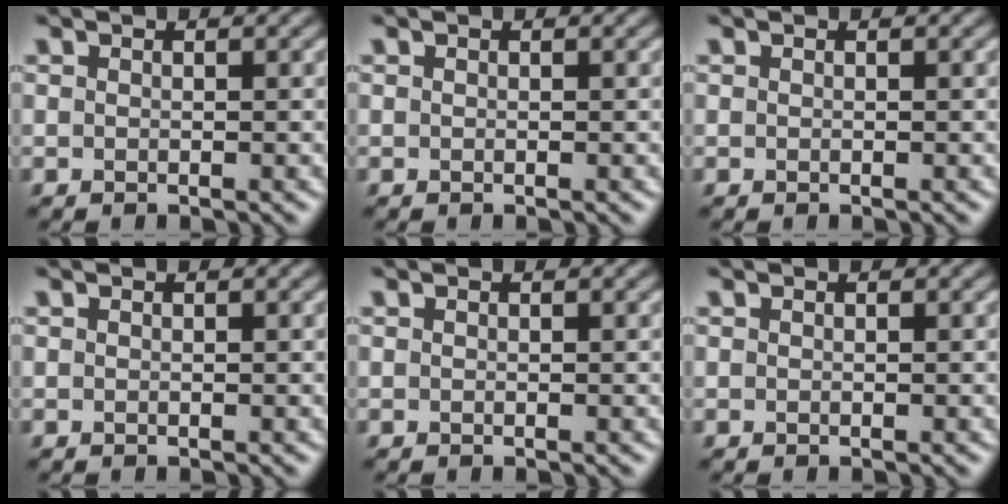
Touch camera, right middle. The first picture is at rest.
{"total": 0.0}
{"total": 0.0}
{"total": 0.0}
{"total": 0.0}
{"total": 0.0}